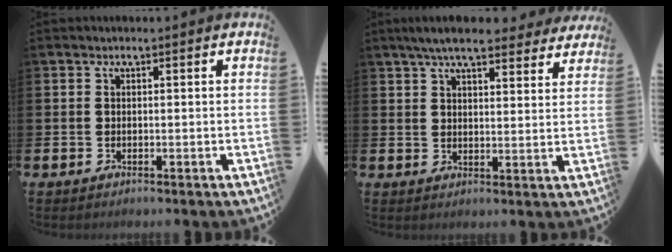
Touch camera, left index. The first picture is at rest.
{"total": 7.0, "force": [6.3, 1.3, 2.7], "torque": [-0.058, -0.022, 0.110]}